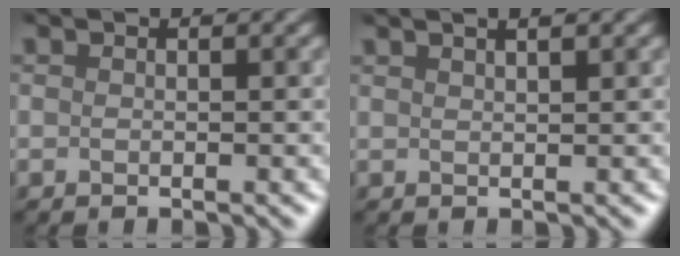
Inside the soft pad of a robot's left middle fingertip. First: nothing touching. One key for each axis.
{"total": 2.6, "fx": 1.8, "fy": 0.8, "fz": 1.6, "tx": -0.008, "ty": 0.027, "tz": 0.009}